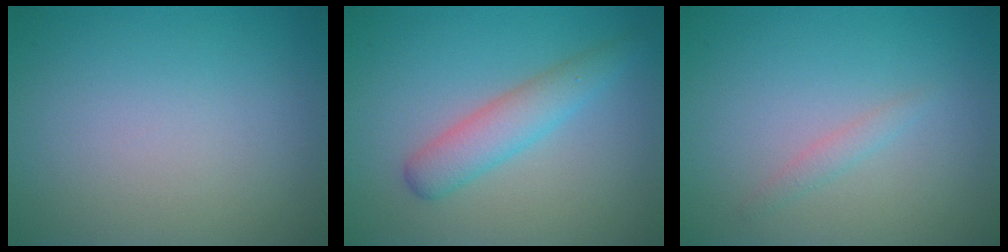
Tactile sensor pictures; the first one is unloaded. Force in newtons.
{"total": 3.2, "press": 3.2, "slide": 0.1}
{"total": 0.9, "press": 0.8, "slide": 0.0}